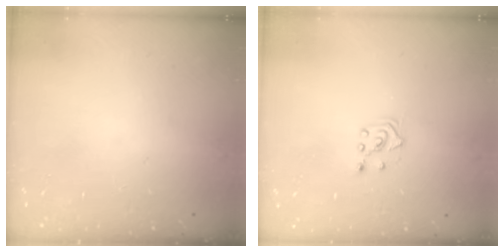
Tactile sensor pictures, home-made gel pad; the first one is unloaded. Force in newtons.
{"total": 3.3, "press": 3.2, "slide": 0.8}